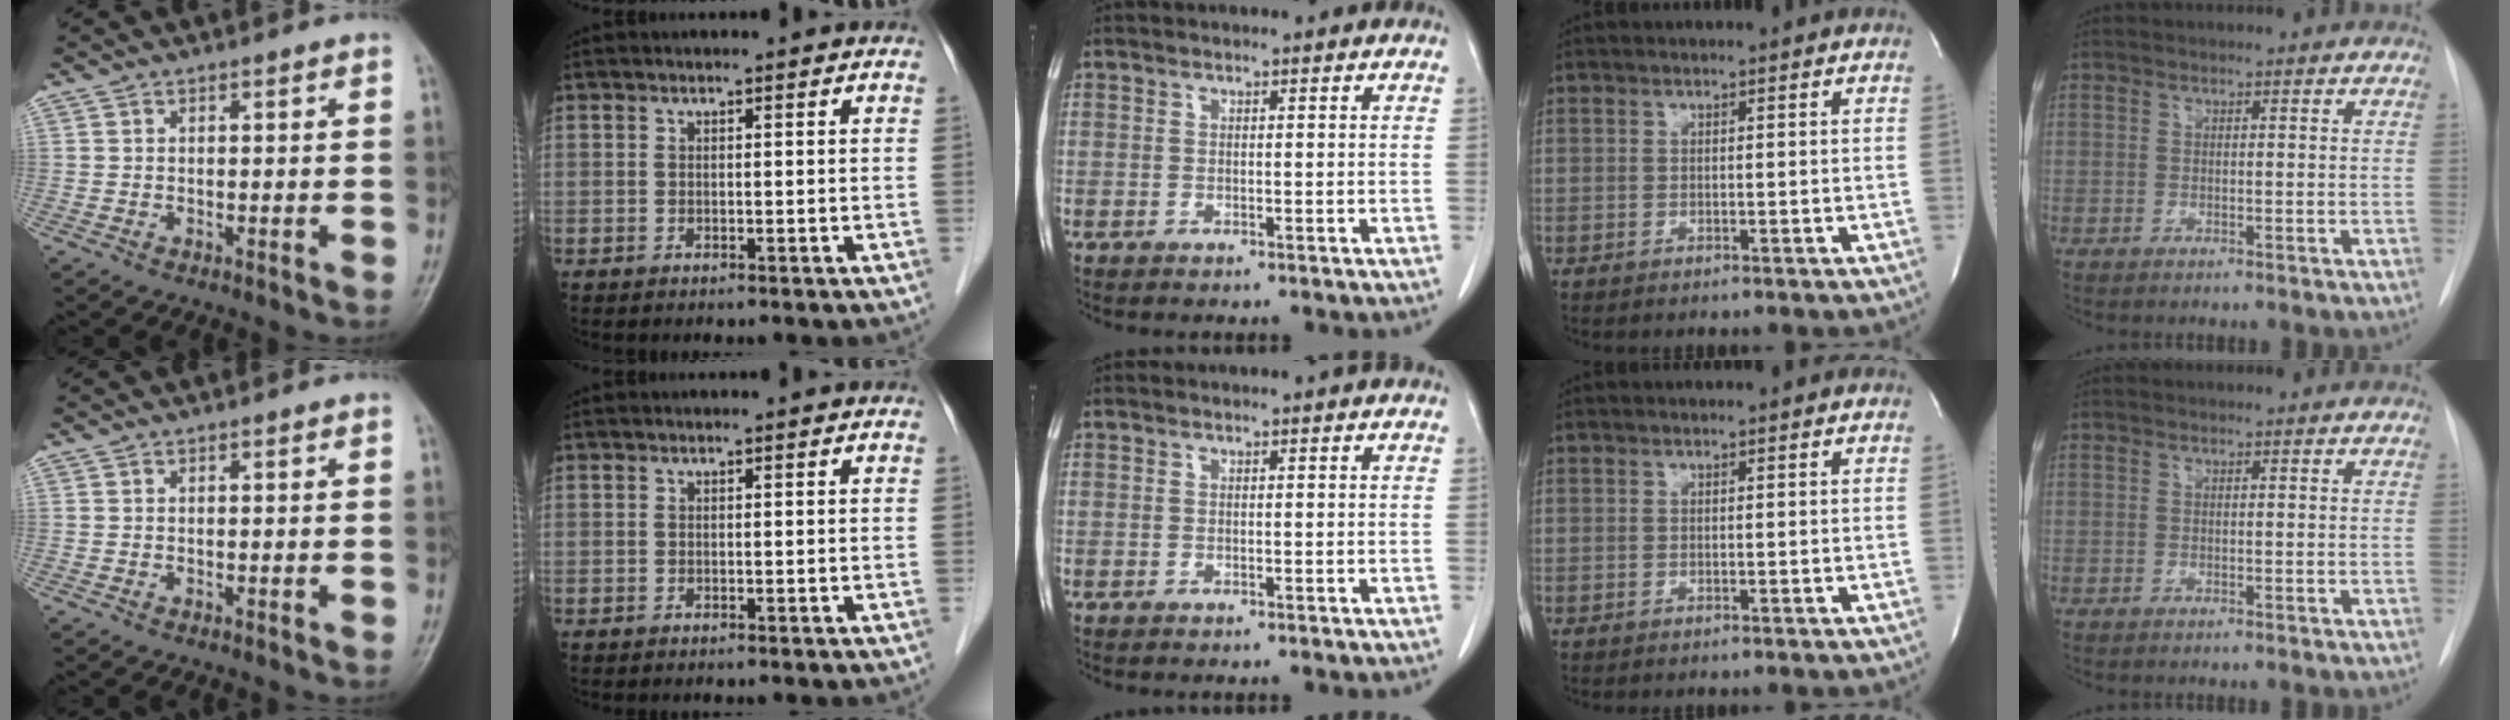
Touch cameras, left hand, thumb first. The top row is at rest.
{}